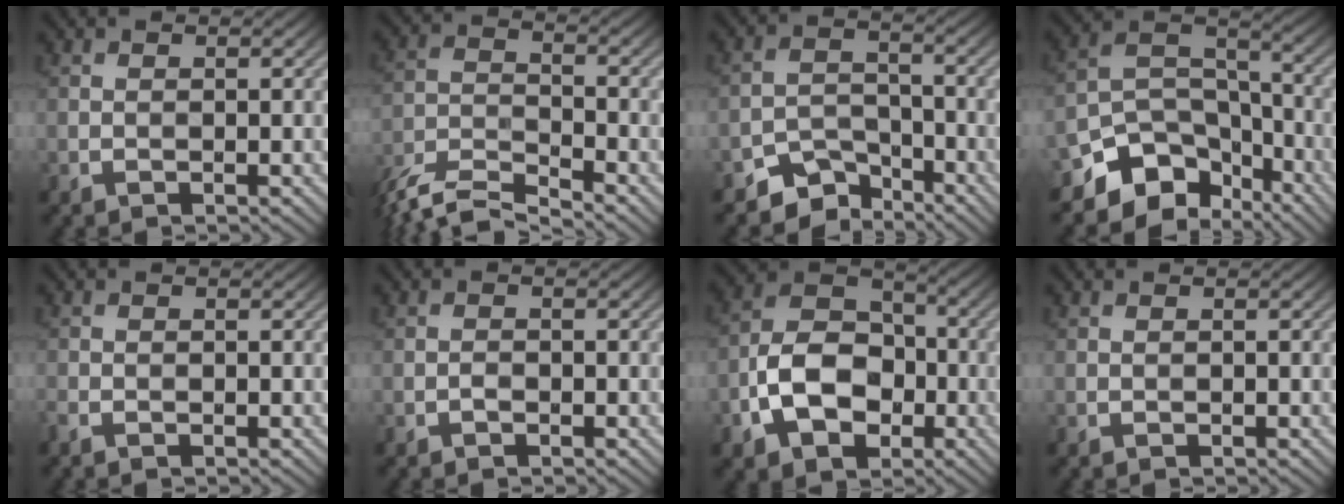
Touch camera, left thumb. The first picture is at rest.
{"total": 9.1, "force": [-7.9, 2.0, 4.0], "torque": [-0.088, -0.012, -0.159]}
{"total": 5.7, "force": [-4.6, 2.9, 1.7], "torque": [-0.023, -0.004, -0.090]}
{"total": 10.7, "force": [-7.6, 6.3, 4.3], "torque": [-0.078, -0.010, -0.139]}
{"total": 1.1, "force": [-0.9, 0.5, 0.5], "torque": [-0.015, -0.003, -0.019]}
{"total": 0.9, "force": [-0.6, 0.5, 0.5], "torque": [-0.008, 0.001, -0.012]}
{"total": 10.5, "force": [-3.5, 7.2, 6.7], "torque": [-0.138, -0.004, -0.076]}
{"total": 0.0}